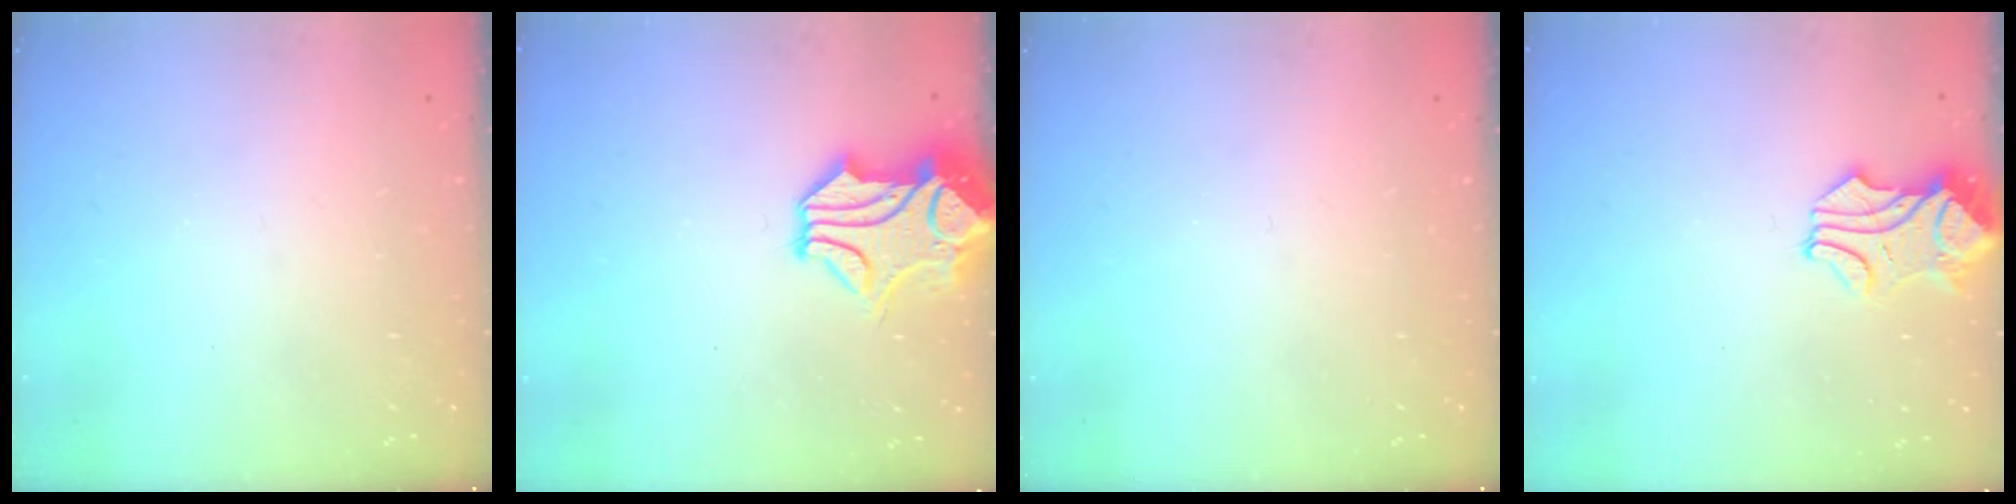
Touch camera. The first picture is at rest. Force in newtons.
{"total": 3.3, "press": 3.0, "slide": 1.4}
{"total": 0.0}
{"total": 0.0}